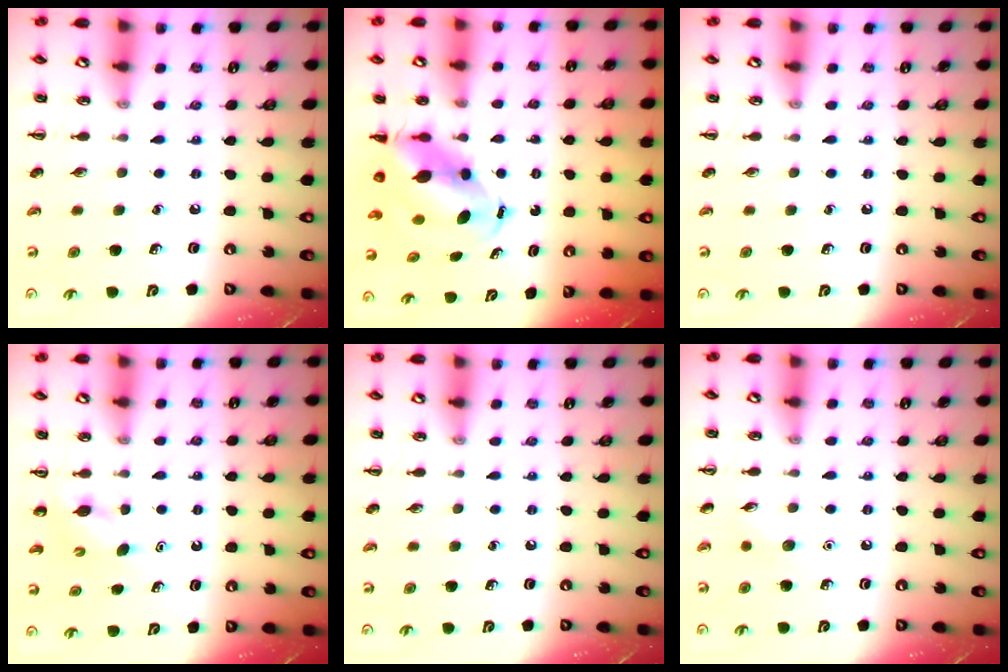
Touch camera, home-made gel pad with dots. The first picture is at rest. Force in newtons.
{"total": 7.2, "press": 6.9, "slide": 2.0}
{"total": 0.0}
{"total": 3.2, "press": 3.1, "slide": 0.8}
{"total": 0.0}
{"total": 4.2, "press": 4.0, "slide": 1.3}